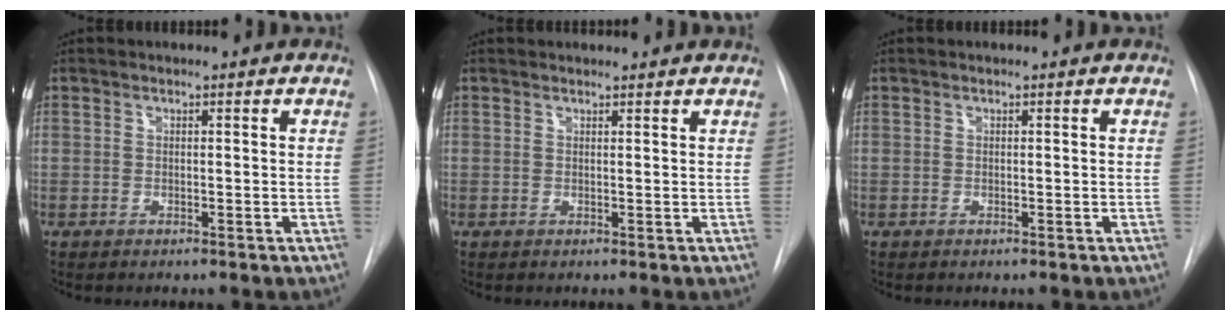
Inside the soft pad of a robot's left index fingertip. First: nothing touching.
{"total": 2.8, "force": [2.8, 0.3, 0.4], "torque": [-0.010, 0.011, 0.029]}
{"total": 0.0}